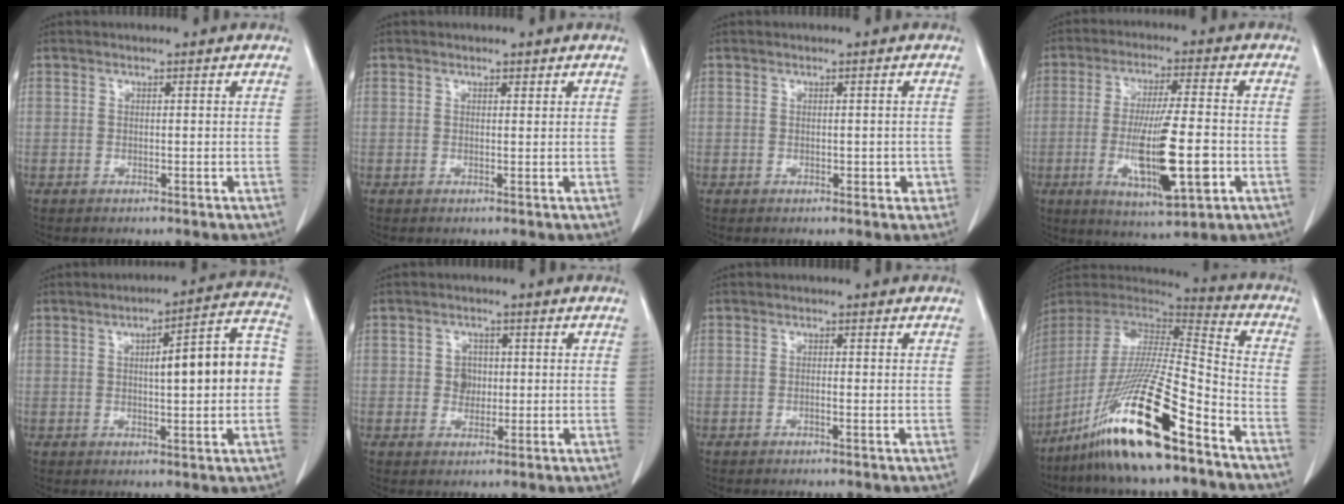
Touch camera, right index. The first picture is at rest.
{"total": 0.5, "force": [0.4, 0.2, 0.2], "torque": [-0.006, -0.004, 0.006]}
{"total": 2.0, "force": [-0.4, 1.2, 1.5], "torque": [-0.015, 0.007, -0.002]}
{"total": 13.4, "force": [-3.4, 1.6, 12.9], "torque": [-0.230, -0.017, -0.054]}
{"total": 12.8, "force": [0.6, 2.1, 12.6], "torque": [-0.163, 0.037, 0.007]}
{"total": 2.7, "force": [0.1, 2.4, 1.3], "torque": [-0.015, 0.005, 0.002]}
{"total": 0.6, "force": [-0.3, 0.0, 0.5], "torque": [-0.011, 0.001, -0.005]}
{"total": 22.1, "force": [-14.3, 1.4, 16.8], "torque": [-0.343, -0.045, -0.270]}